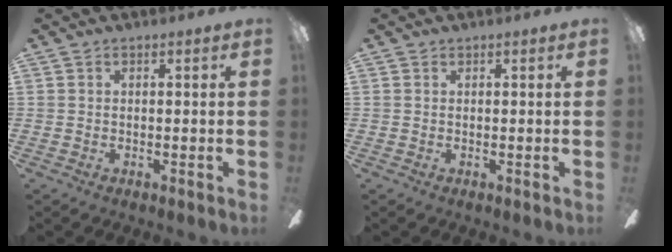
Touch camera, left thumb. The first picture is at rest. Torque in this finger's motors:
{"motor_torque": [-0.05, 0.06, -0.16, 0.06, 0.00]}